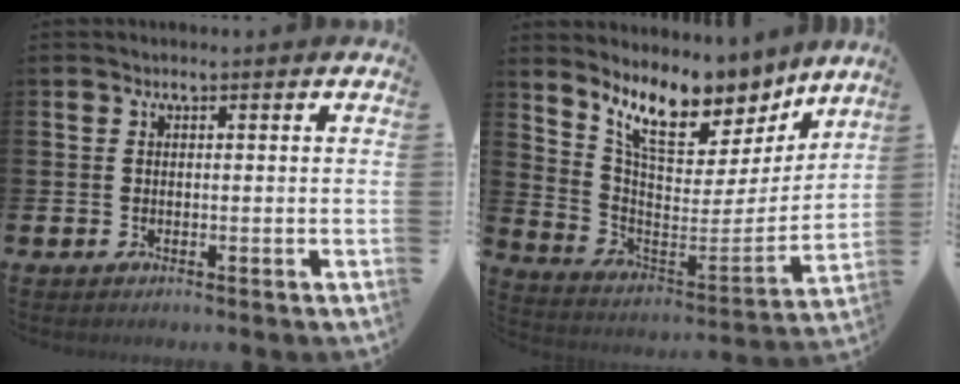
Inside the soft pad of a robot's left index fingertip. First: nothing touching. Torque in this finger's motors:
{"motor_torque": [1.15, -0.99, 1.05, 0.21]}